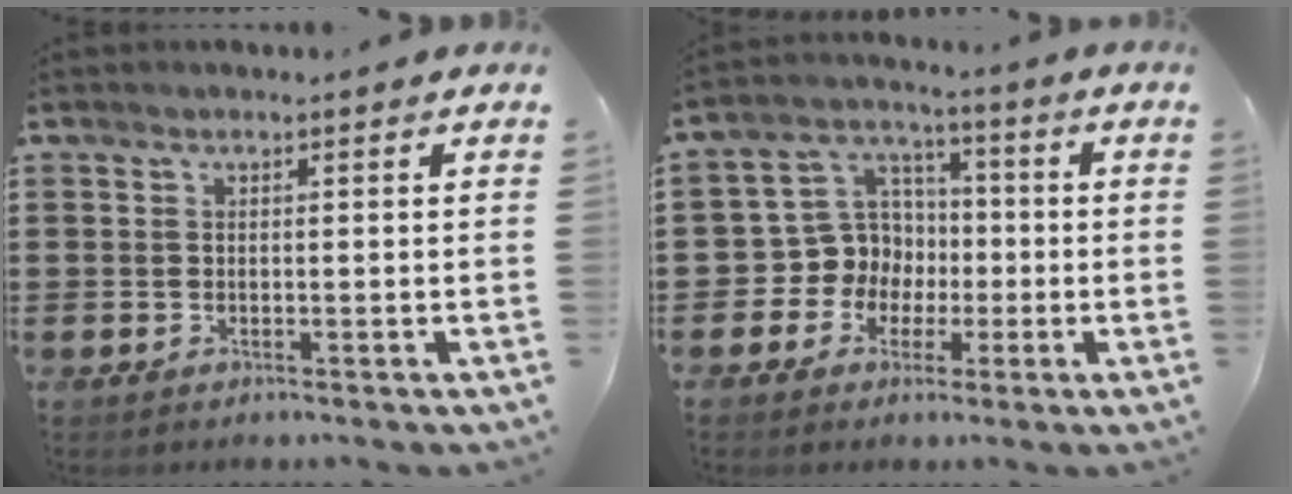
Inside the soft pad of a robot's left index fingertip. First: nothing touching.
{"total": 8.1, "force": [-0.9, 7.9, 1.6], "torque": [-0.082, -0.001, -0.018]}